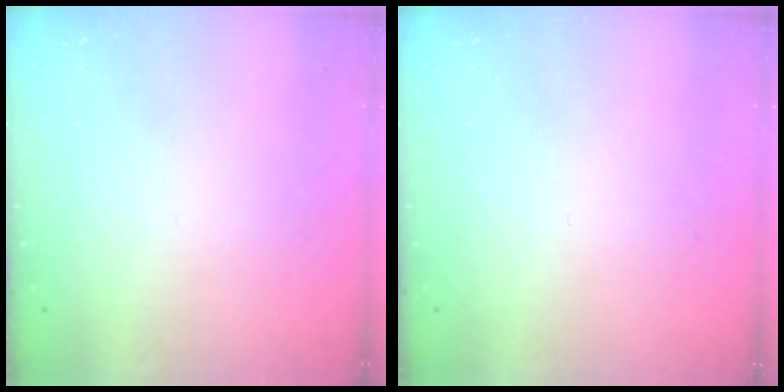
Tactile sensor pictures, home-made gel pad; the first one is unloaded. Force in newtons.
{"total": 0.0}